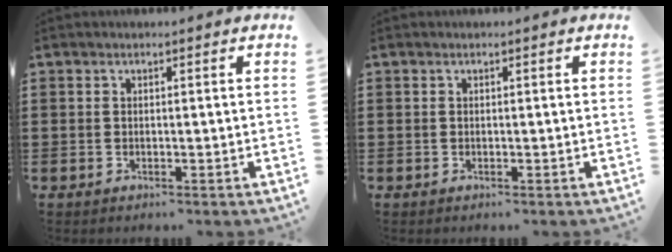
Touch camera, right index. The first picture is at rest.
{"total": 0.0}